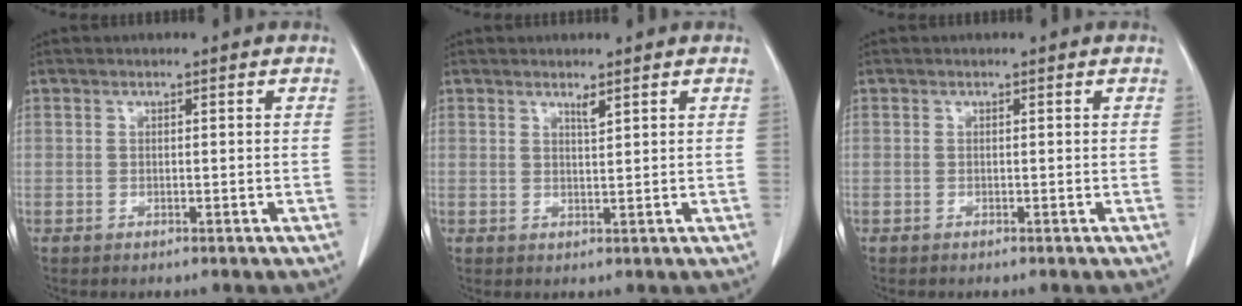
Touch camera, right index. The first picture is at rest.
{"total": 1.3, "force": [1.0, 0.0, 0.8], "torque": [-0.015, -0.007, 0.018]}
{"total": 0.0}